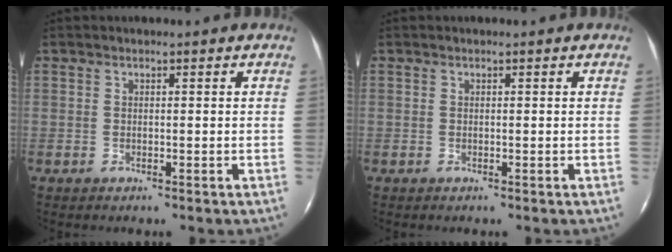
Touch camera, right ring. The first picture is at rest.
{"total": 0.0}